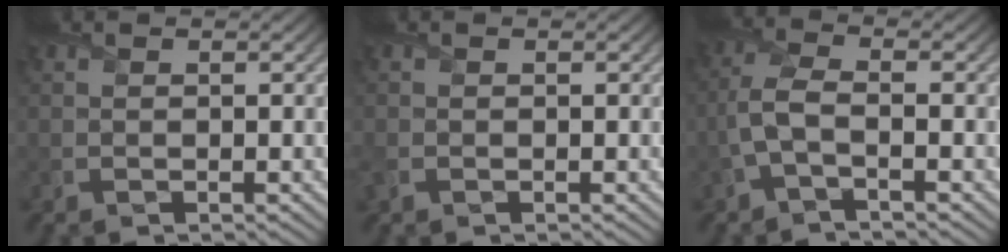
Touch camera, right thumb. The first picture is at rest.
{"total": 1.4, "force": [-0.7, 1.1, 0.6], "torque": [-0.022, -0.008, -0.018]}
{"total": 3.9, "force": [-1.3, 1.5, 3.4], "torque": [-0.090, 0.005, -0.037]}